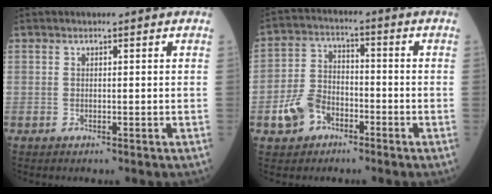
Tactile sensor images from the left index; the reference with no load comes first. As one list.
[{"total": 7.3, "force": [-3.6, 5.2, 3.6], "torque": [-0.091, 0.012, -0.063]}]